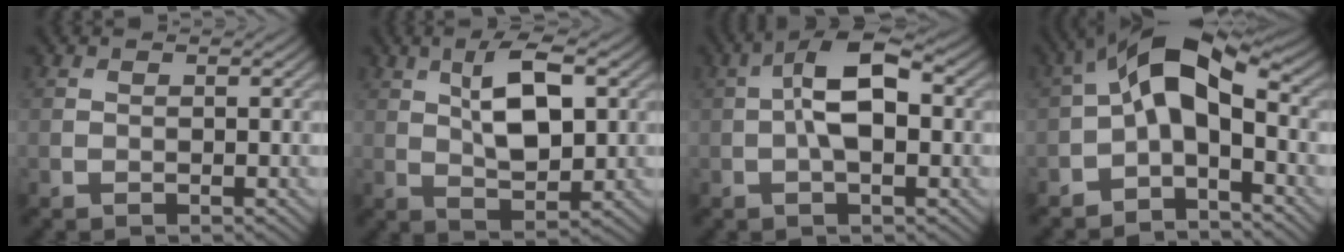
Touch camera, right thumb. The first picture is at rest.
{"total": 7.9, "force": [2.0, 3.3, 6.9], "torque": [-0.123, 0.008, 0.034]}
{"total": 7.1, "force": [0.1, 3.1, 6.4], "torque": [-0.125, 0.013, -0.008]}
{"total": 9.4, "force": [-1.3, 4.8, 8.0], "torque": [-0.148, 0.025, -0.040]}